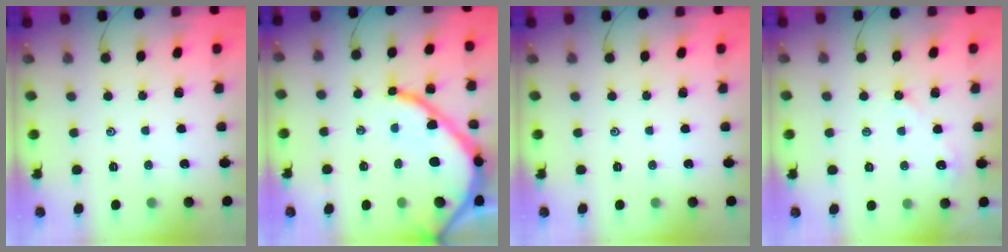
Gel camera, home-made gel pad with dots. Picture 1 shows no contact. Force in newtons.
{"total": 16.7, "press": 16.6, "slide": 1.6}
{"total": 0.0}
{"total": 4.0, "press": 4.0, "slide": 0.4}